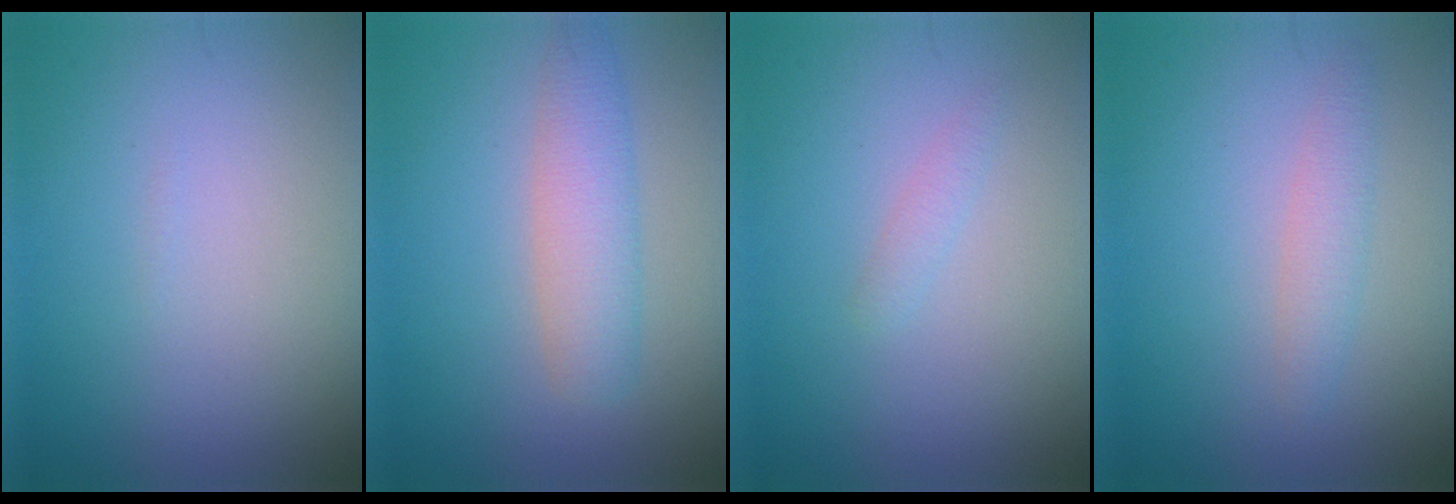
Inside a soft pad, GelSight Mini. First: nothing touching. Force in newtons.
{"total": 3.5, "press": 3.5, "slide": 0.2}
{"total": 0.9, "press": 0.9, "slide": 0.0}
{"total": 1.8, "press": 1.8, "slide": 0.1}